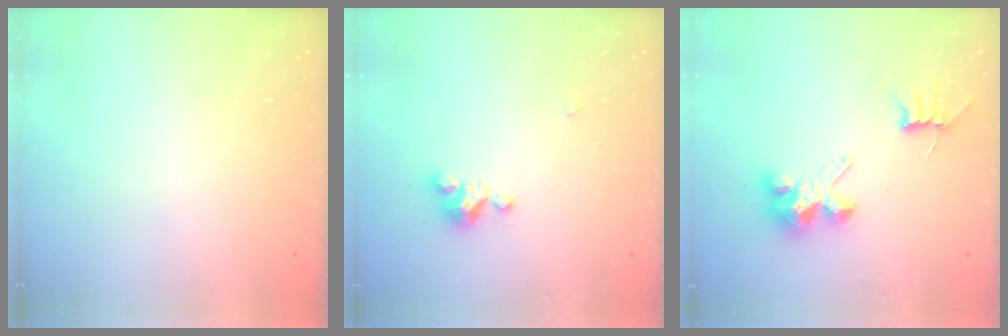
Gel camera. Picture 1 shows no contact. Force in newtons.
{"total": 3.4, "press": 3.3, "slide": 0.2}
{"total": 8.3, "press": 8.3, "slide": 0.9}